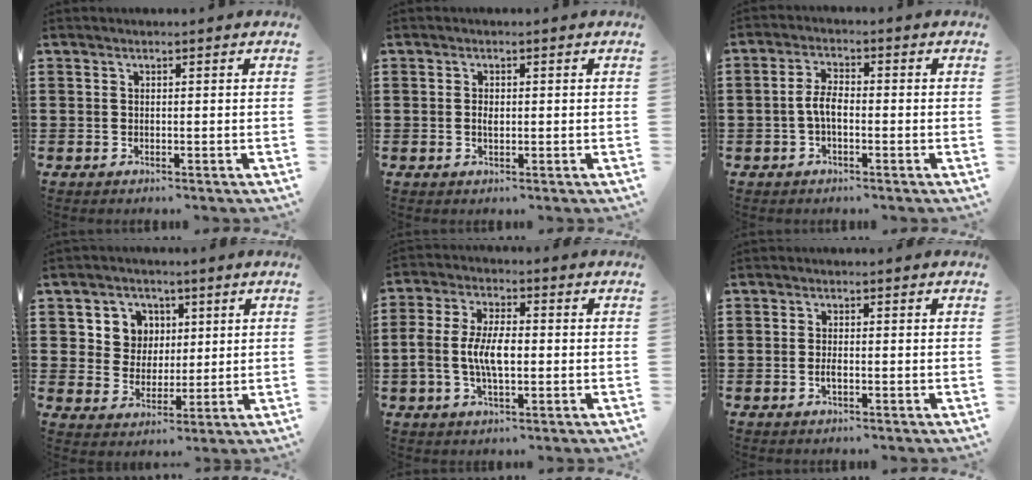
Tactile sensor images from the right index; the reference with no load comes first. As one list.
[{"total": 1.3, "force": [0.0, 0.7, 1.2], "torque": [-0.023, 0.003, -0.002]}, {"total": 3.9, "force": [-0.9, 1.6, 3.4], "torque": [-0.083, -0.001, -0.024]}, {"total": 6.0, "force": [2.1, 5.5, 1.3], "torque": [-0.046, 0.014, 0.035]}, {"total": 6.9, "force": [-0.9, 3.2, 6.1], "torque": [-0.138, 0.000, -0.023]}, {"total": 1.4, "force": [-0.4, 0.4, 1.3], "torque": [-0.024, -0.002, -0.006]}]